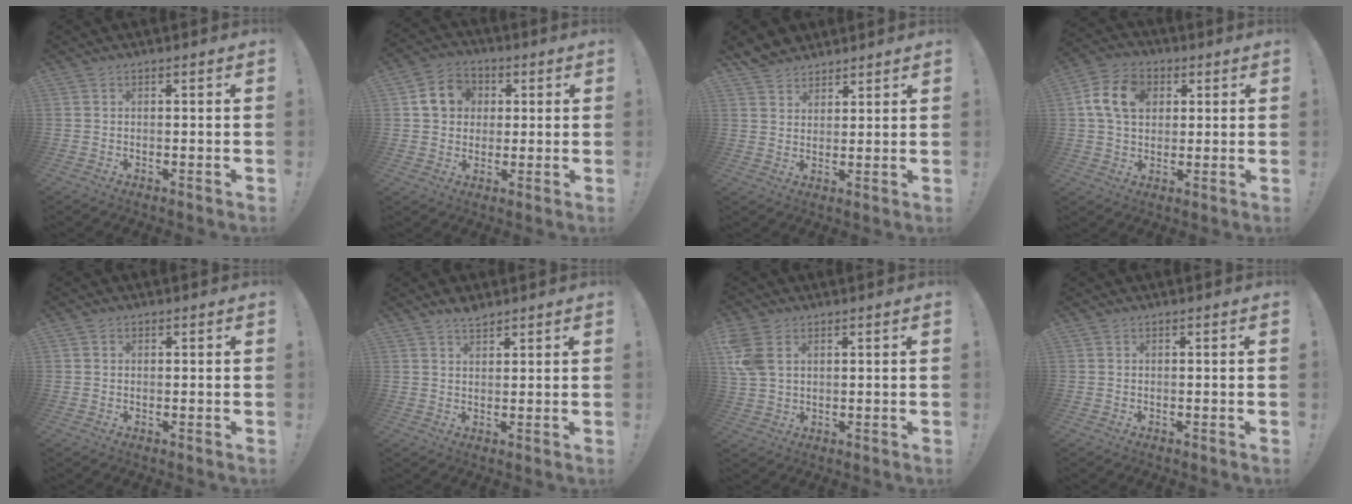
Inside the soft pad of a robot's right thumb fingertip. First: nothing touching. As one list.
[{"total": 9.6, "force": [2.3, 8.5, 3.8], "torque": [-0.052, 0.003, 0.048]}, {"total": 5.7, "force": [4.6, 3.4, 0.3], "torque": [-0.005, -0.033, 0.090]}, {"total": 12.4, "force": [3.1, 9.4, 7.5], "torque": [-0.129, 0.012, 0.063]}, {"total": 0.7, "force": [0.3, 0.6, 0.0], "torque": [0.008, -0.002, 0.004]}, {"total": 3.3, "force": [3.0, 1.0, 1.1], "torque": [-0.013, -0.020, 0.053]}, {"total": 7.6, "force": [2.9, 5.1, 4.9], "torque": [-0.100, -0.009, 0.058]}, {"total": 0.0}]